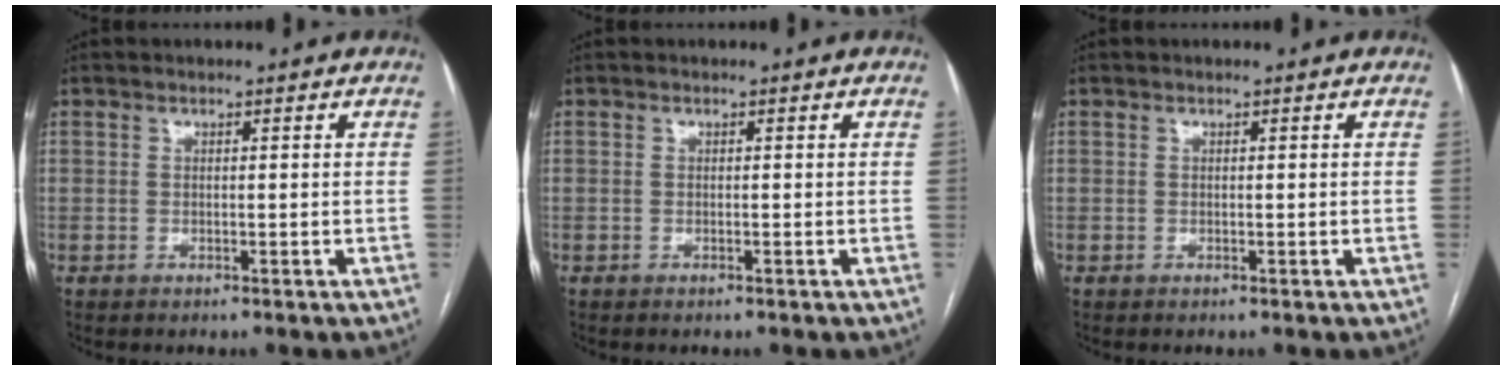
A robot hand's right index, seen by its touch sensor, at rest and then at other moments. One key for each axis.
{"total": 0.0}
{"total": 0.0}